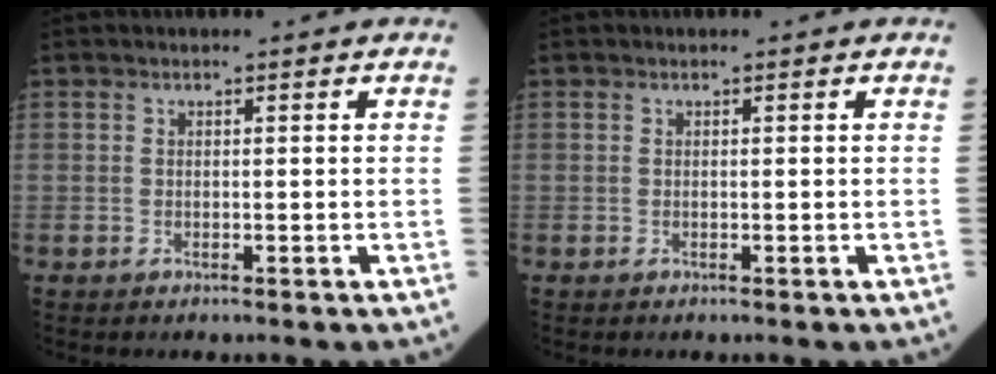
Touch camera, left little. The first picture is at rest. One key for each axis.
{"total": 0.0}